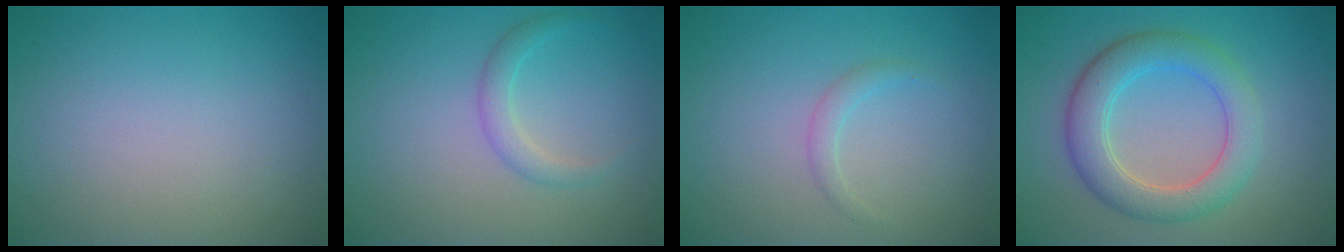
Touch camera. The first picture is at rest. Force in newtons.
{"total": 1.7, "press": 1.7, "slide": 0.1}
{"total": 1.1, "press": 1.1, "slide": 0.2}
{"total": 5.2, "press": 5.2, "slide": 0.2}